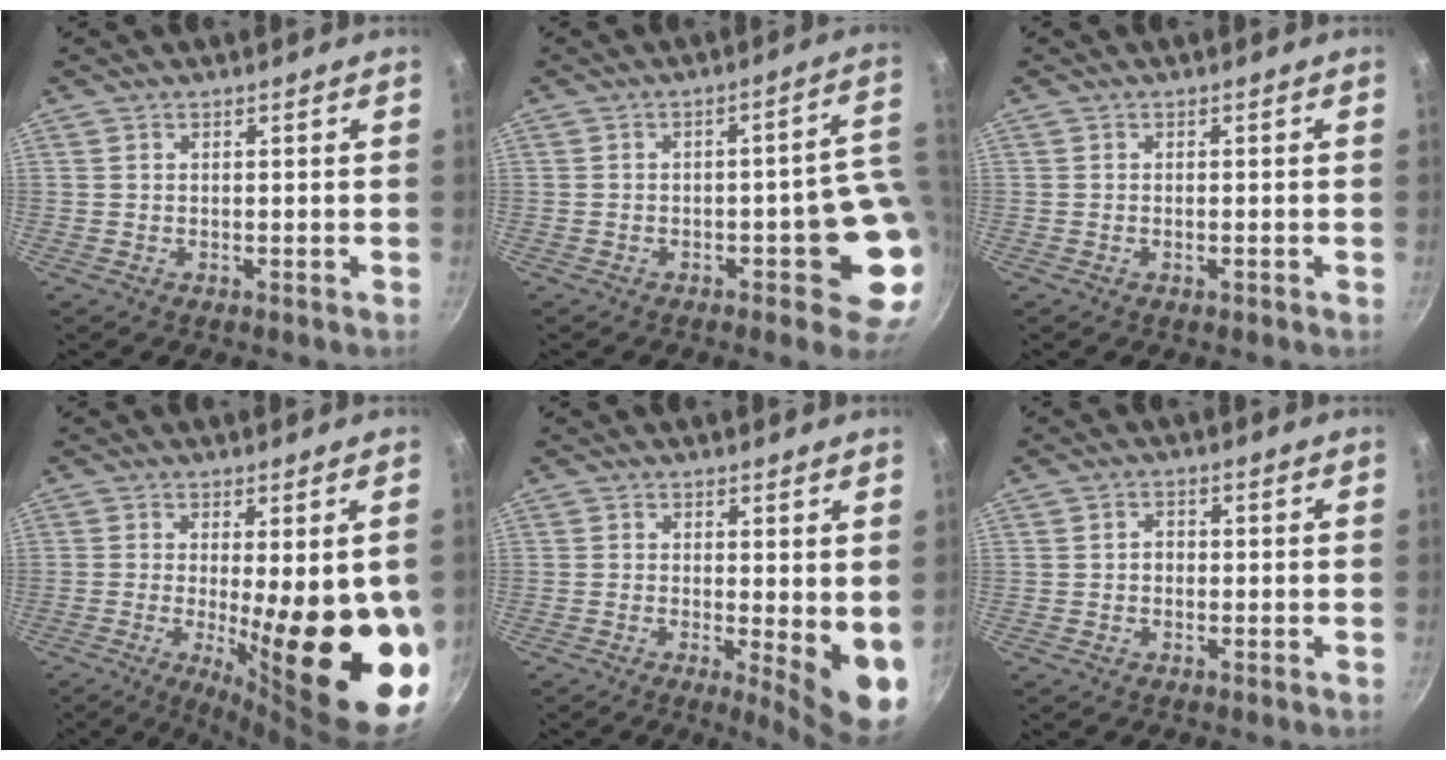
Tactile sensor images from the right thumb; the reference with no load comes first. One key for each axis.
{"total": 9.5, "fx": -1.3, "fy": 3.6, "fz": 8.7, "tx": -0.059, "ty": 0.022, "tz": -0.014}
{"total": 0.7, "fx": -0.3, "fy": 0.3, "fz": 0.5, "tx": -0.009, "ty": 0.003, "tz": -0.006}
{"total": 22.2, "fx": -2.5, "fy": 6.9, "fz": 20.9, "tx": -0.255, "ty": -0.040, "tz": -0.017}
{"total": 8.1, "fx": -0.3, "fy": 2.3, "fz": 7.8, "tx": -0.093, "ty": -0.020, "tz": 0.000}
{"total": 1.6, "fx": -0.3, "fy": 1.4, "fz": 0.9, "tx": -0.009, "ty": 0.007, "tz": -0.006}